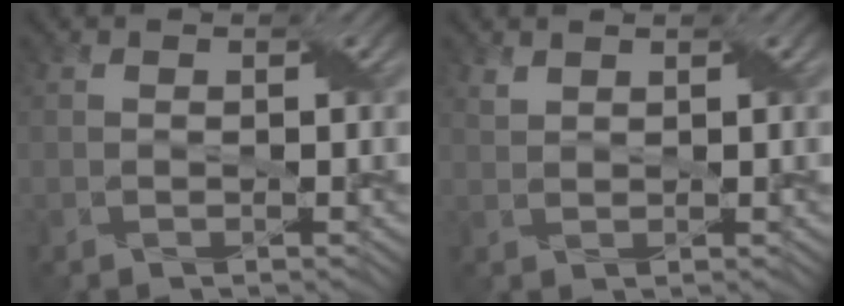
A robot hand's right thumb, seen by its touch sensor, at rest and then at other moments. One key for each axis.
{"total": 1.0, "fx": 0.9, "fy": 0.3, "fz": 0.3, "tx": -0.017, "ty": 0.002, "tz": 0.021}